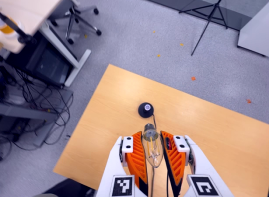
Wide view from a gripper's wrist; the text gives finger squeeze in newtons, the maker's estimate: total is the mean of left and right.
{"total": 20.2, "left": 22.8, "right": 17.7}